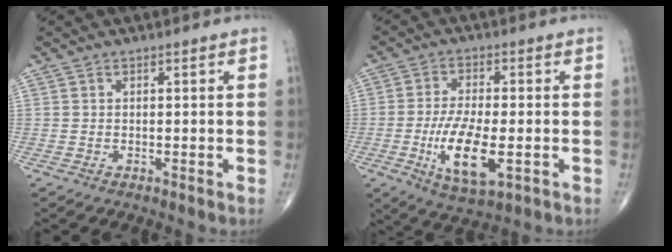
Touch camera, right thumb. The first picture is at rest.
{"total": 11.7, "force": [-2.9, 4.5, 10.4], "torque": [-0.193, -0.008, -0.047]}